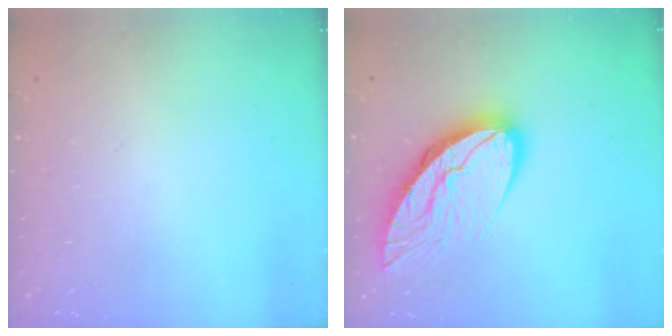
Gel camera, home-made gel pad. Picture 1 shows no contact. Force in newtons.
{"total": 12.3, "press": 12.2, "slide": 1.1}